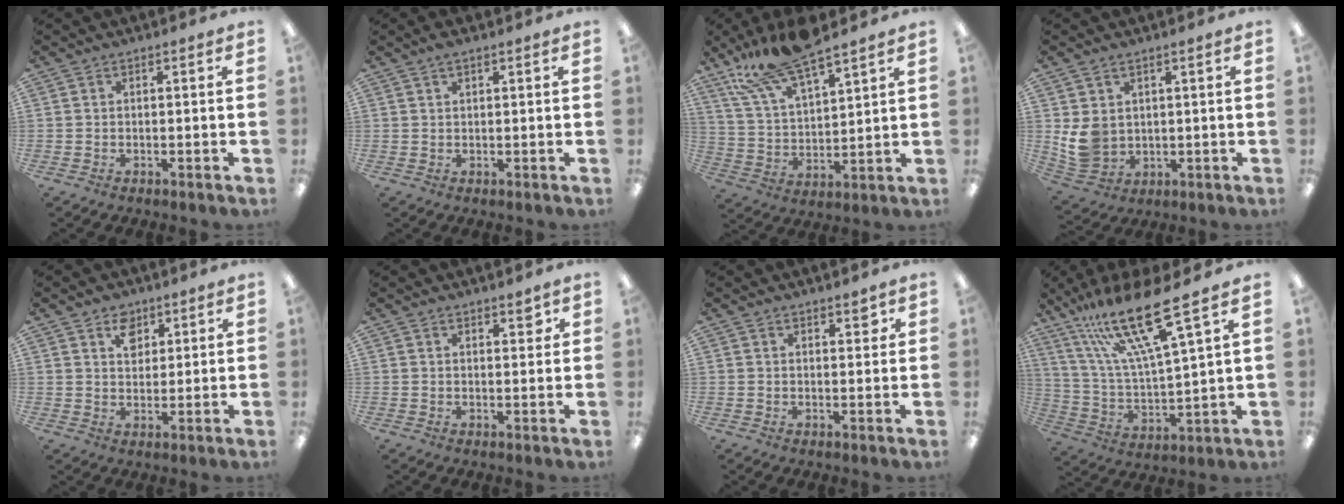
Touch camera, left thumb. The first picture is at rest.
{"total": 1.8, "force": [1.3, 0.6, 1.2], "torque": [-0.026, 0.003, 0.023]}
{"total": 16.0, "force": [12.9, 4.3, 8.5], "torque": [-0.173, -0.062, 0.227]}
{"total": 7.5, "force": [2.0, 6.0, 4.1], "torque": [-0.086, -0.004, 0.042]}
{"total": 5.7, "force": [3.5, 4.0, 1.9], "torque": [-0.012, -0.010, 0.058]}
{"total": 2.5, "force": [1.9, 1.0, 1.2], "torque": [-0.002, -0.008, 0.028]}
{"total": 2.2, "force": [1.7, 0.9, 1.0], "torque": [-0.006, -0.006, 0.027]}
{"total": 21.3, "force": [14.8, 3.9, 14.8], "torque": [-0.295, -0.085, 0.240]}